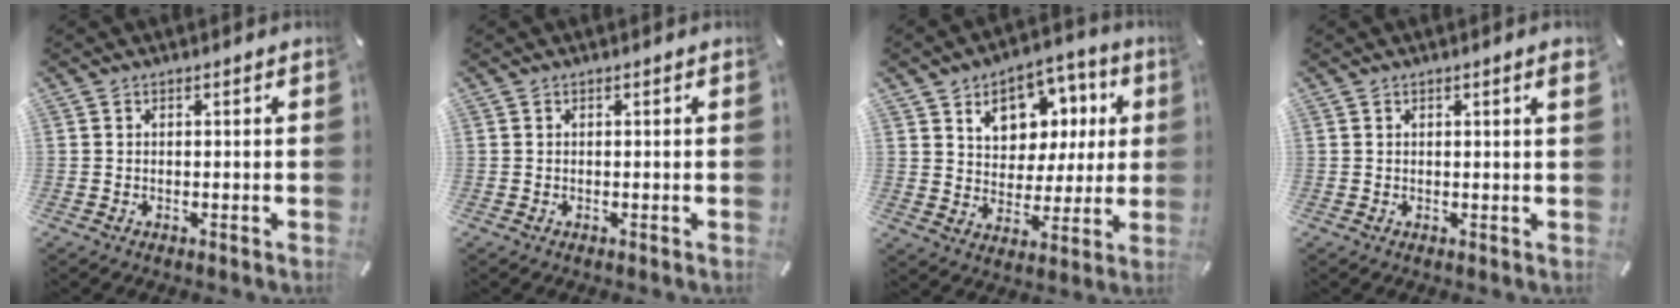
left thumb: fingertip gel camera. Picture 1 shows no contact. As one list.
[{"total": 0.0}, {"total": 11.6, "force": [5.1, 9.4, 4.5], "torque": [-0.071, -0.030, 0.095]}, {"total": 1.7, "force": [0.6, 0.2, 1.5], "torque": [-0.031, 0.002, 0.010]}]